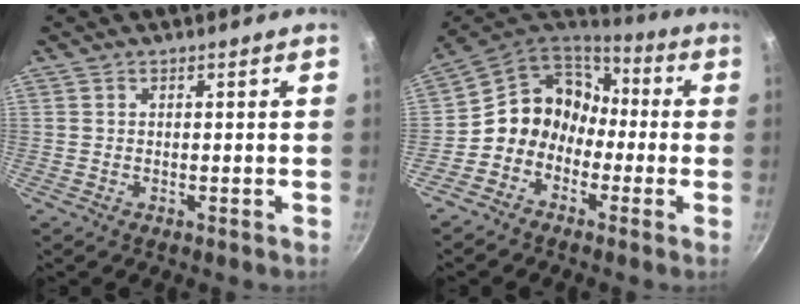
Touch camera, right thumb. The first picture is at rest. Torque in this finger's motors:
{"motor_torque": [-0.26, 0.50, 1.02, -0.62, 0.06]}